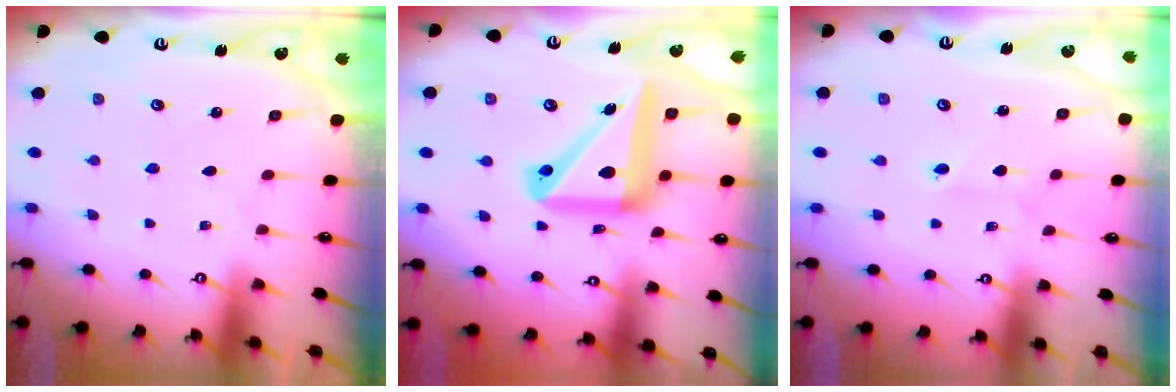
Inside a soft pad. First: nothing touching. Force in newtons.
{"total": 17.4, "press": 17.2, "slide": 2.5}
{"total": 2.3, "press": 2.3, "slide": 0.2}